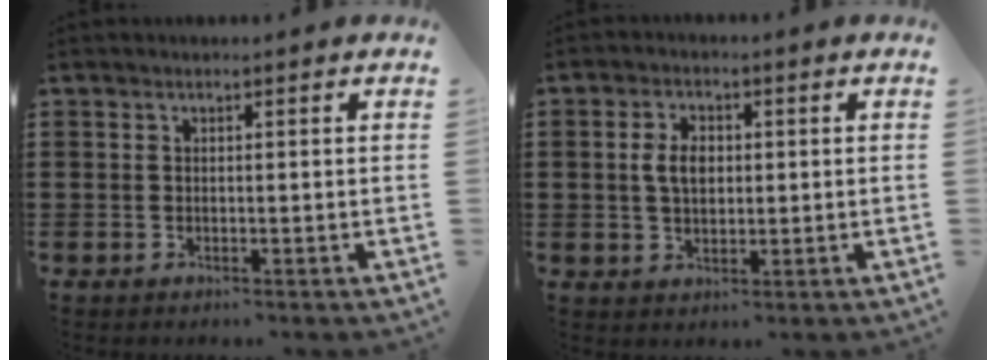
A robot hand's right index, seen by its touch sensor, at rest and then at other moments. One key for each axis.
{"total": 4.3, "fx": 0.4, "fy": 2.6, "fz": 3.4, "tx": -0.078, "ty": 0.010, "tz": 0.003}